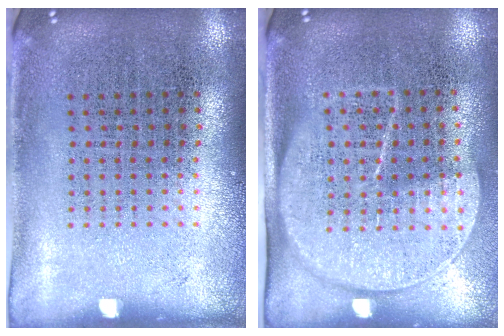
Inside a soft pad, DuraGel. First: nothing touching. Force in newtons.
{"total": 1.8, "press": 1.5, "slide": 1.0}